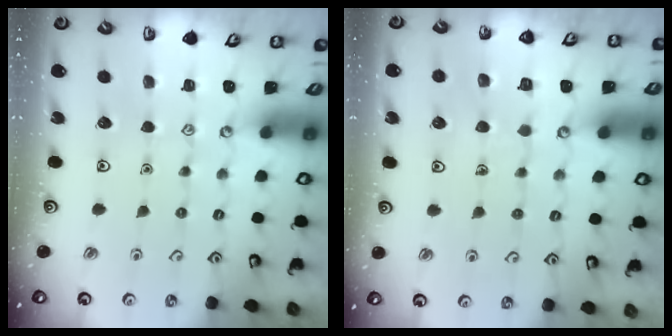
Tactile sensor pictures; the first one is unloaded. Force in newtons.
{"total": 5.8, "press": 5.8, "slide": 0.5}